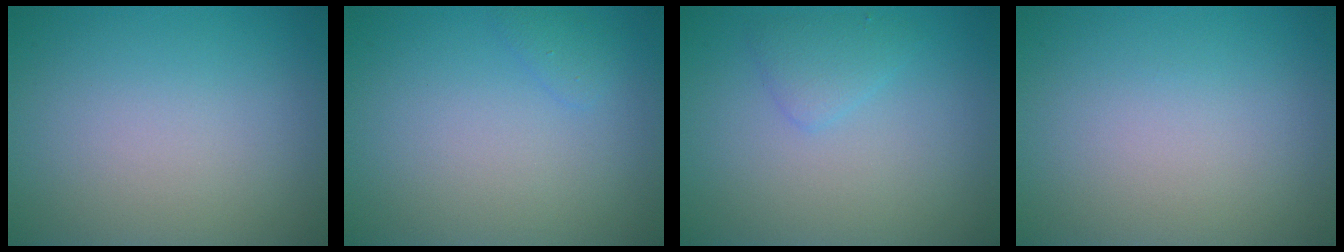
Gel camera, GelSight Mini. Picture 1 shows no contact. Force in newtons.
{"total": 0.9, "press": 0.9, "slide": 0.0}
{"total": 1.6, "press": 1.6, "slide": 0.1}
{"total": 0.0}